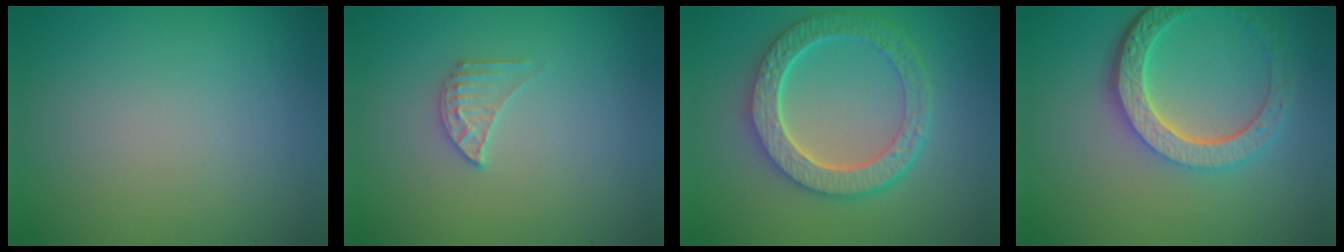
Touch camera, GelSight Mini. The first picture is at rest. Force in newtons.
{"total": 1.7, "press": 1.7, "slide": 0.1}
{"total": 6.7, "press": 5.3, "slide": 4.2}
{"total": 5.8, "press": 4.4, "slide": 3.7}